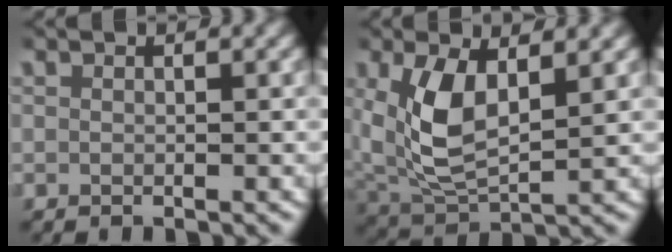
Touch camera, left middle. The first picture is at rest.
{"total": 5.3, "force": [1.5, 3.1, 4.0], "torque": [-0.110, -0.014, 0.039]}